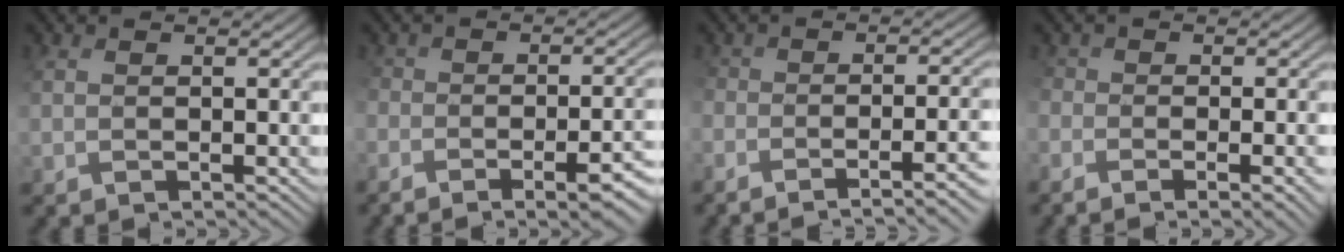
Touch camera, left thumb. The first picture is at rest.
{"total": 10.0, "force": [-6.1, 3.7, 7.1], "torque": [-0.095, -0.011, -0.065]}
{"total": 8.9, "force": [-5.5, 2.4, 6.5], "torque": [-0.079, 0.001, -0.062]}
{"total": 6.1, "force": [-3.0, 2.8, 4.5], "torque": [-0.079, -0.020, -0.034]}